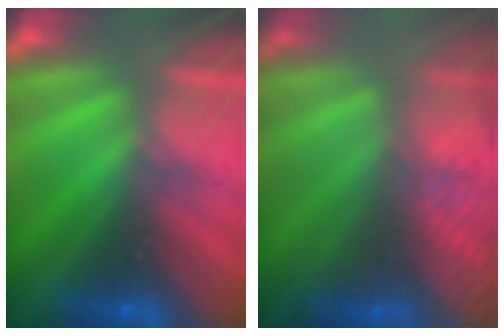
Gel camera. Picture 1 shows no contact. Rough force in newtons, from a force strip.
{"total": 3.6}